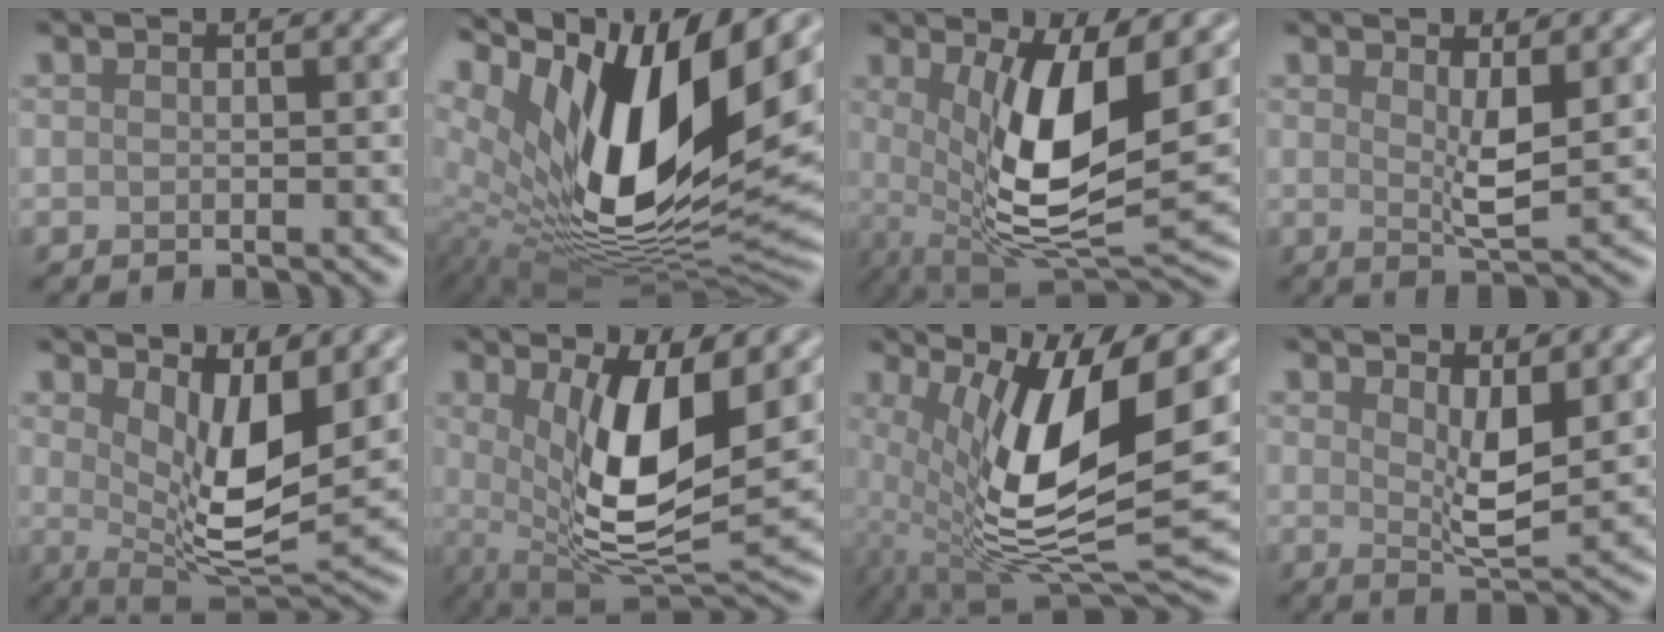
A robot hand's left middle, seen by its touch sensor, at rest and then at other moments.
{"total": 17.7, "force": [5.4, 7.9, 14.9], "torque": [-0.277, -0.012, 0.095]}
{"total": 9.8, "force": [1.1, 3.2, 9.2], "torque": [-0.165, -0.021, 0.022]}
{"total": 3.1, "force": [0.9, 0.7, 2.8], "torque": [-0.053, -0.013, 0.017]}
{"total": 7.7, "force": [2.3, 2.8, 6.8], "torque": [-0.119, -0.019, 0.042]}
{"total": 9.0, "force": [1.5, 3.0, 8.4], "torque": [-0.153, -0.023, 0.031]}
{"total": 13.1, "force": [1.6, 4.0, 12.4], "torque": [-0.233, -0.016, 0.033]}
{"total": 4.2, "force": [1.3, 1.4, 3.8], "torque": [-0.066, -0.014, 0.026]}